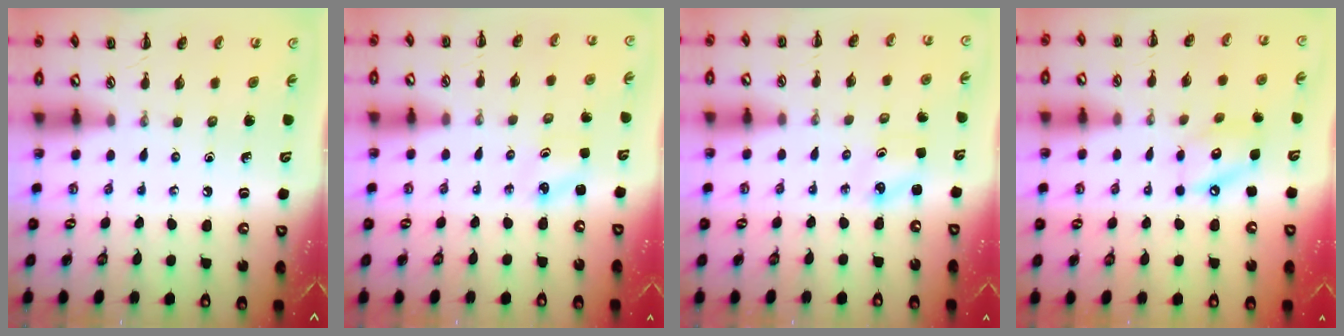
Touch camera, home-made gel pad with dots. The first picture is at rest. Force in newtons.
{"total": 1.9, "press": 1.8, "slide": 0.4}
{"total": 2.0, "press": 2.0, "slide": 0.6}
{"total": 8.6, "press": 8.5, "slide": 0.8}